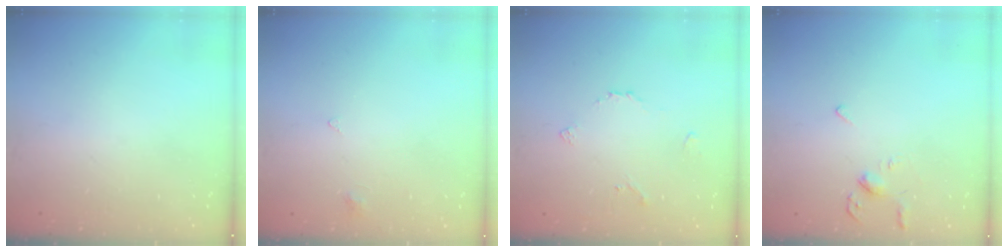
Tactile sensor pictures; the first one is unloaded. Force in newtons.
{"total": 2.5, "press": 2.4, "slide": 0.5}
{"total": 3.6, "press": 3.5, "slide": 0.8}
{"total": 3.5, "press": 3.4, "slide": 0.7}